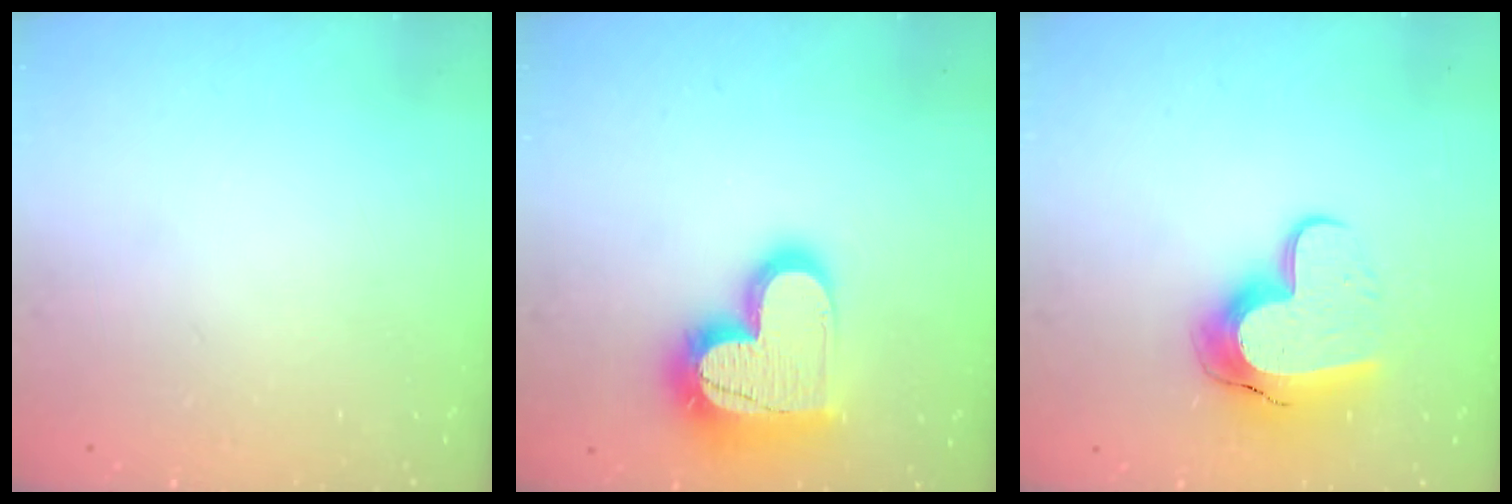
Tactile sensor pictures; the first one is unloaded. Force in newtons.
{"total": 18.9, "press": 18.9, "slide": 1.4}
{"total": 13.7, "press": 13.6, "slide": 1.0}